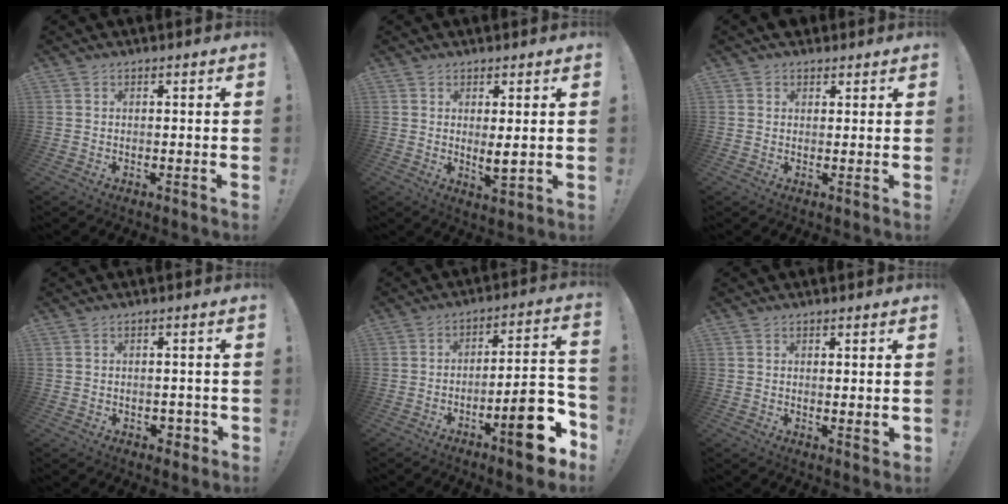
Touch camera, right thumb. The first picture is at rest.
{"total": 4.3, "force": [1.1, 0.8, 4.1], "torque": [-0.043, -0.027, 0.017]}
{"total": 2.5, "force": [1.6, 1.8, 0.3], "torque": [0.000, -0.006, 0.029]}
{"total": 2.9, "force": [-1.0, 2.1, 1.7], "torque": [-0.017, 0.001, -0.016]}
{"total": 16.7, "force": [-8.0, 4.5, 13.9], "torque": [-0.161, 0.046, -0.120]}
{"total": 1.8, "force": [1.1, 0.2, 1.4], "torque": [-0.005, -0.012, 0.015]}